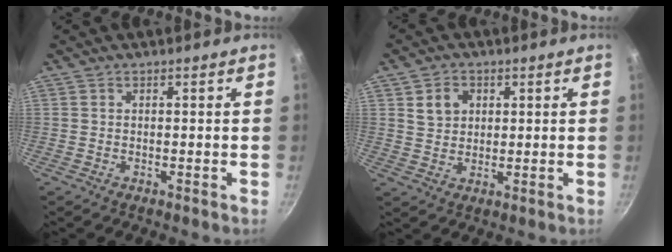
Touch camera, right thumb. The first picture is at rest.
{"total": 5.1, "force": [1.9, 4.1, 2.5], "torque": [-0.023, -0.009, 0.035]}